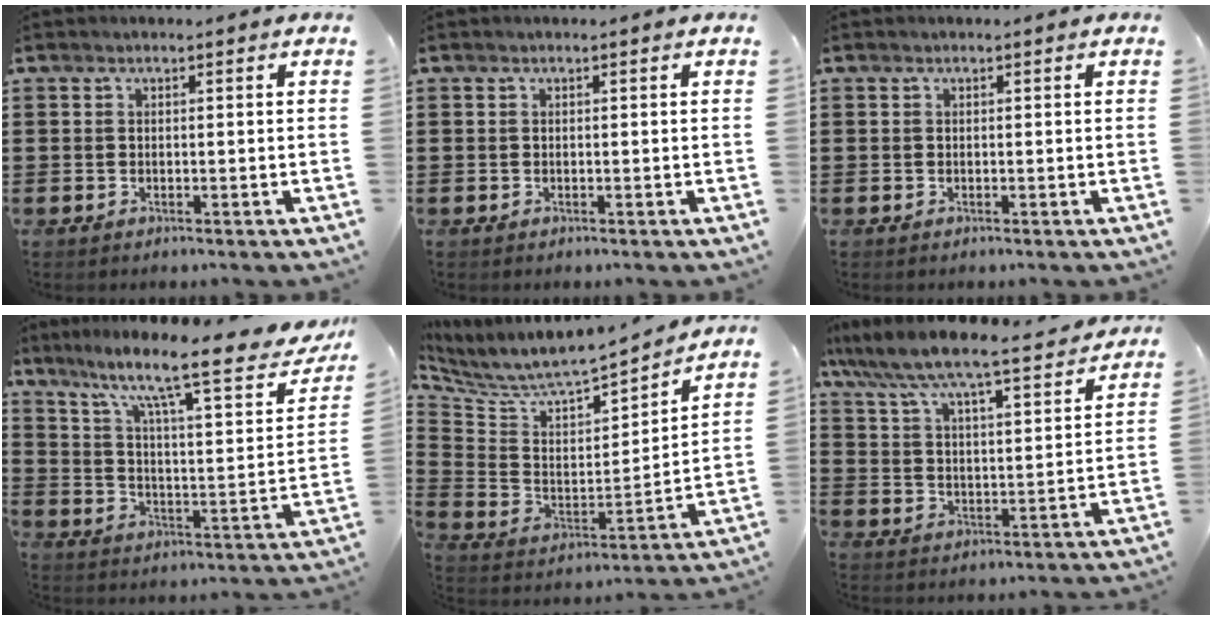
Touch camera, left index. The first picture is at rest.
{"total": 0.0}
{"total": 0.0}
{"total": 12.0, "force": [8.7, 1.6, 8.1], "torque": [-0.155, -0.062, 0.133]}
{"total": 5.9, "force": [5.5, 1.3, 1.7], "torque": [-0.066, -0.056, 0.089]}
{"total": 6.3, "force": [6.0, -0.1, 2.1], "torque": [-0.070, -0.048, 0.094]}